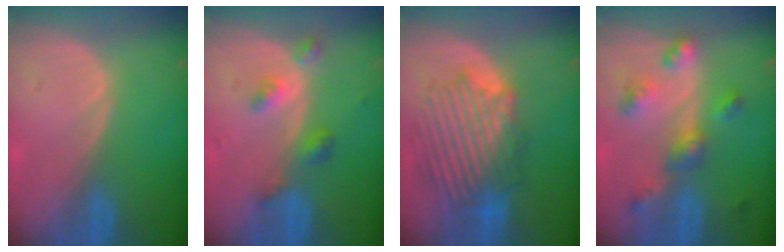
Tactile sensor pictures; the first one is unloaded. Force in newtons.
{"total": 4.6, "press": 4.2, "slide": 1.7}
{"total": 9.1, "press": 9.1, "slide": 0.8}
{"total": 6.8, "press": 6.0, "slide": 3.2}